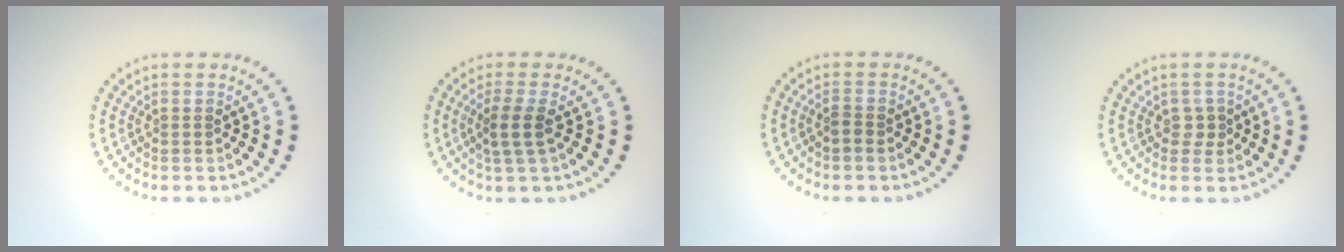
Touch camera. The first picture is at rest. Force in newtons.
{"total": 2.3, "press": 1.8, "slide": 1.3}
{"total": 1.0, "press": 0.8, "slide": 0.7}
{"total": 1.0, "press": 0.8, "slide": 0.6}